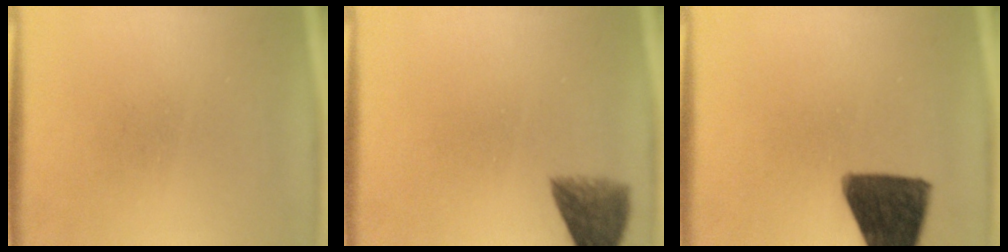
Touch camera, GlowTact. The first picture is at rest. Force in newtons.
{"total": 5.7}
{"total": 14.2}